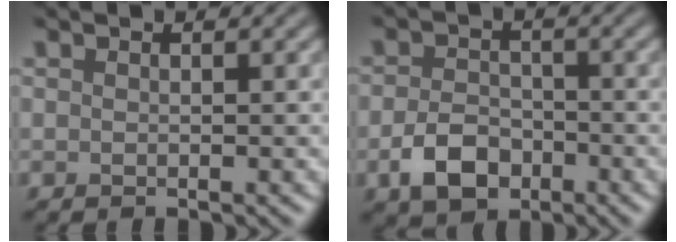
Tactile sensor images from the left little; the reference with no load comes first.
{"total": 4.3, "force": [-2.1, 2.9, 2.4], "torque": [-0.046, -0.002, -0.043]}